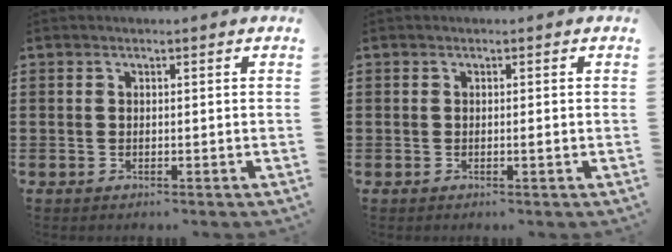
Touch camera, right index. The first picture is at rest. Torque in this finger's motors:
{"motor_torque": [0.58, 0.52, 0.04, 0.04]}